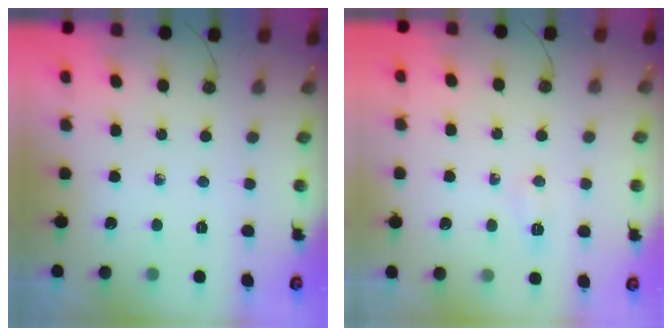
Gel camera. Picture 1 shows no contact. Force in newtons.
{"total": 13.2, "press": 6.4, "slide": 11.5}